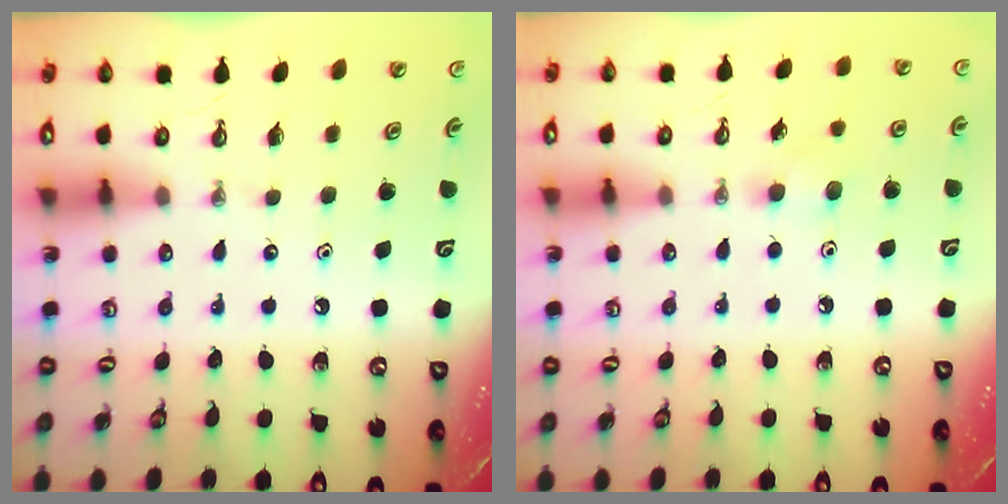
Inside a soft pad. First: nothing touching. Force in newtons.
{"total": 6.4, "press": 6.3, "slide": 1.0}